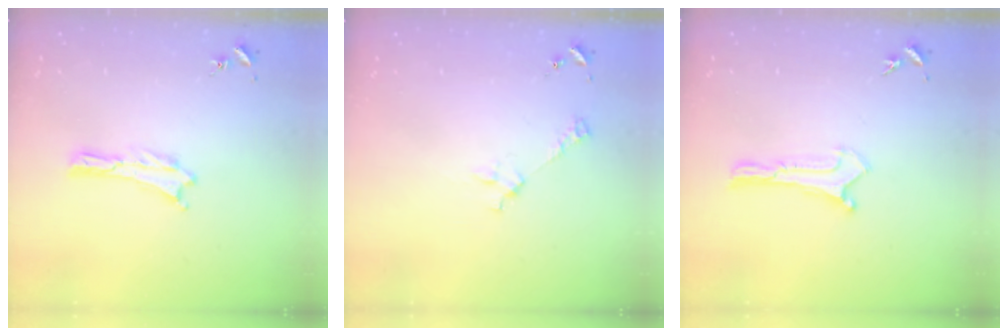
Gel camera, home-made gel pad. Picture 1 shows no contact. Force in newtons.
{"total": 2.9, "press": 2.9, "slide": 0.2}
{"total": 0.0}